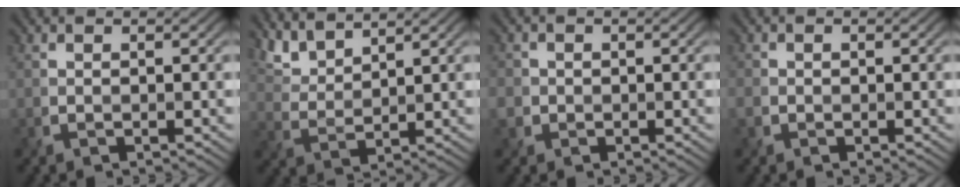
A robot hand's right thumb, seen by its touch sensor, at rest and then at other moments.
{"total": 5.0, "force": [4.3, 1.2, 2.2], "torque": [-0.066, 0.005, 0.095]}
{"total": 2.4, "force": [-0.2, 2.3, 0.3], "torque": [-0.017, 0.000, -0.006]}
{"total": 1.6, "force": [-0.5, 1.4, 0.6], "torque": [-0.018, -0.005, -0.012]}